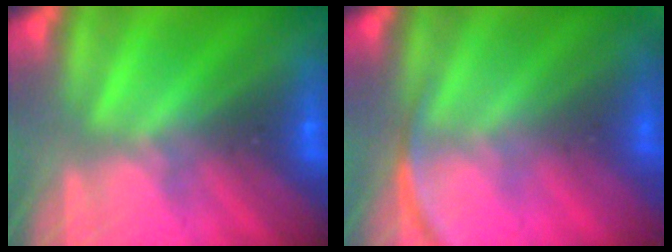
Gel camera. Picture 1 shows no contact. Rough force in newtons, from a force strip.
{"total": 2.4}